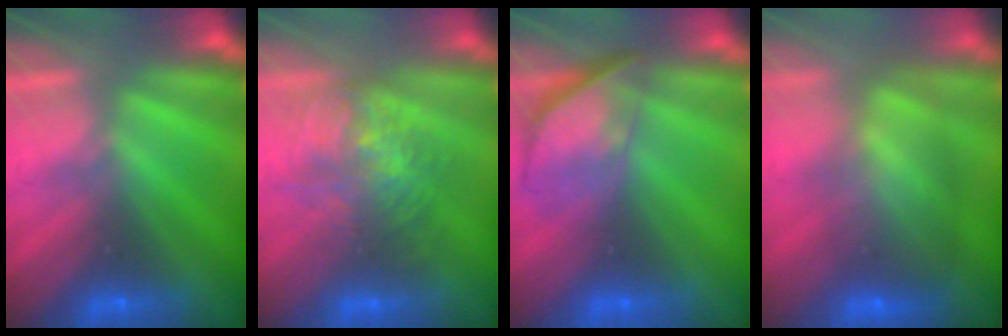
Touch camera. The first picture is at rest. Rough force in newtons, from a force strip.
{"total": 3.7}
{"total": 3.8}
{"total": 7.5}